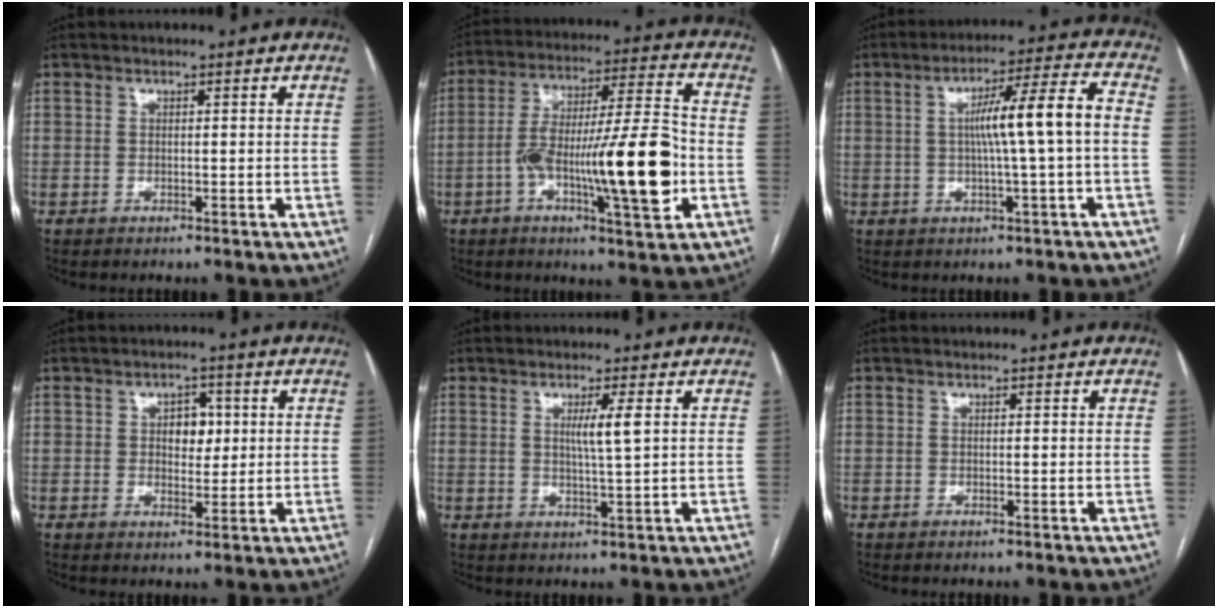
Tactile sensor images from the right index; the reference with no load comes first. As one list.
[{"total": 18.1, "force": [-4.7, 2.0, 17.3], "torque": [-0.292, 0.010, -0.072]}, {"total": 10.0, "force": [-0.1, -0.5, 10.0], "torque": [-0.160, 0.018, 0.000]}, {"total": 4.1, "force": [0.8, 2.6, 3.0], "torque": [-0.039, 0.009, 0.015]}, {"total": 3.5, "force": [0.9, -0.3, 3.4], "torque": [-0.062, -0.005, 0.015]}, {"total": 0.0}]